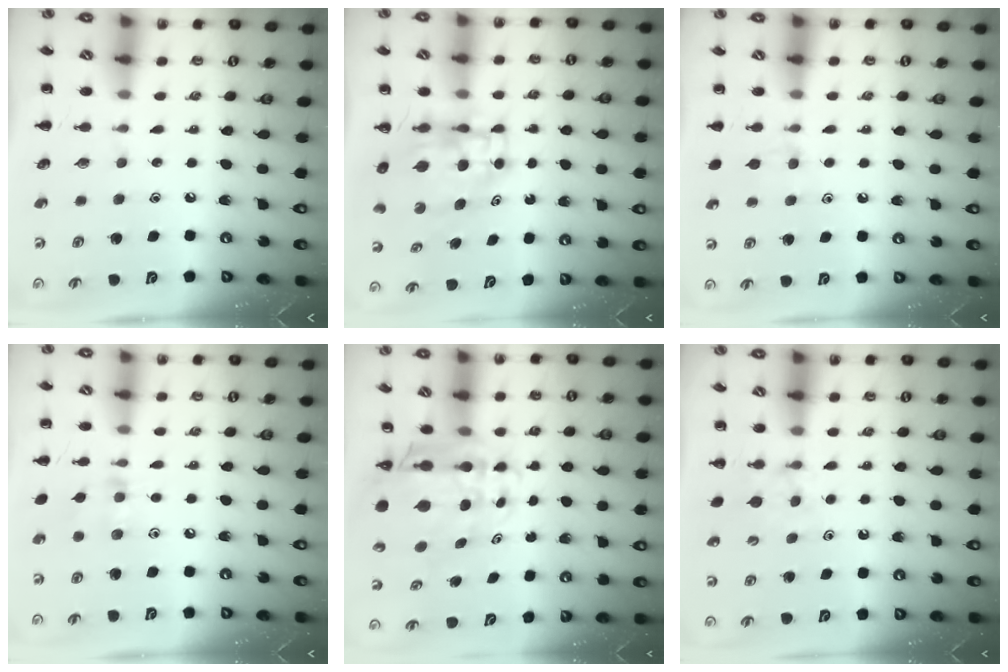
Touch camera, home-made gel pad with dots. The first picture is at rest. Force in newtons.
{"total": 6.8, "press": 6.5, "slide": 1.9}
{"total": 4.7, "press": 4.3, "slide": 1.8}
{"total": 6.8, "press": 6.6, "slide": 1.5}
{"total": 8.7, "press": 8.2, "slide": 2.9}
{"total": 4.1, "press": 3.8, "slide": 1.4}